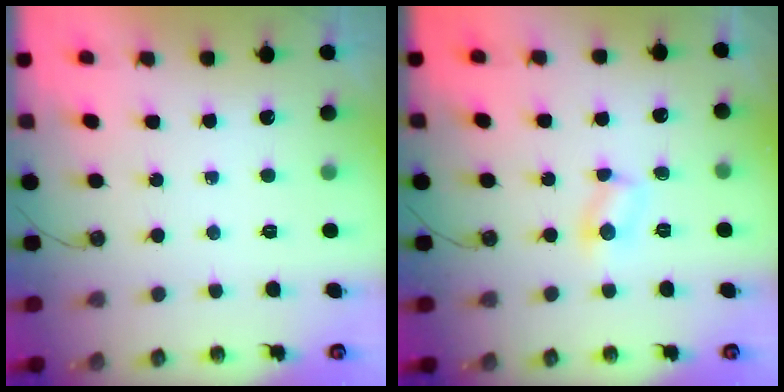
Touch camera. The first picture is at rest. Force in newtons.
{"total": 3.1, "press": 3.1, "slide": 0.4}